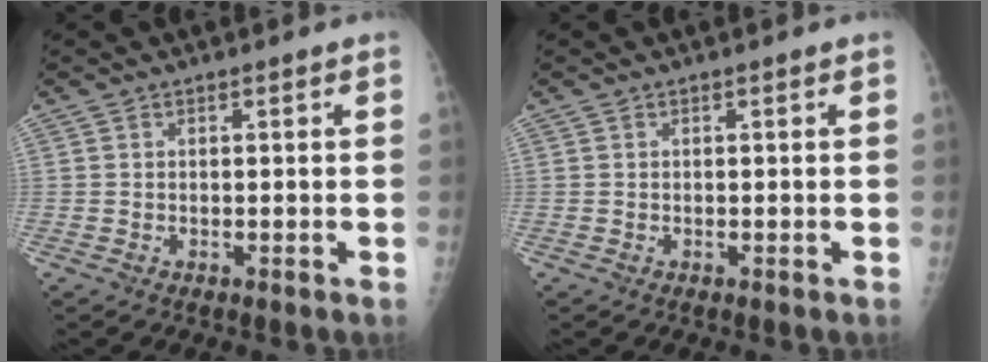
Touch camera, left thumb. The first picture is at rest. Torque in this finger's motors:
{"motor_torque": [0.00, 0.00, -0.01, -0.01, 0.00]}